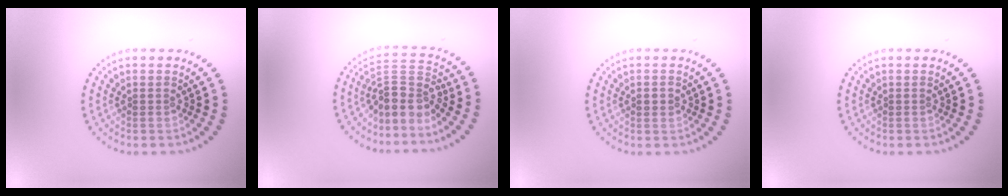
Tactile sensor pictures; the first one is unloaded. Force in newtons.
{"total": 3.9, "press": 2.9, "slide": 2.6}
{"total": 1.5, "press": 1.5, "slide": 0.1}
{"total": 0.0}